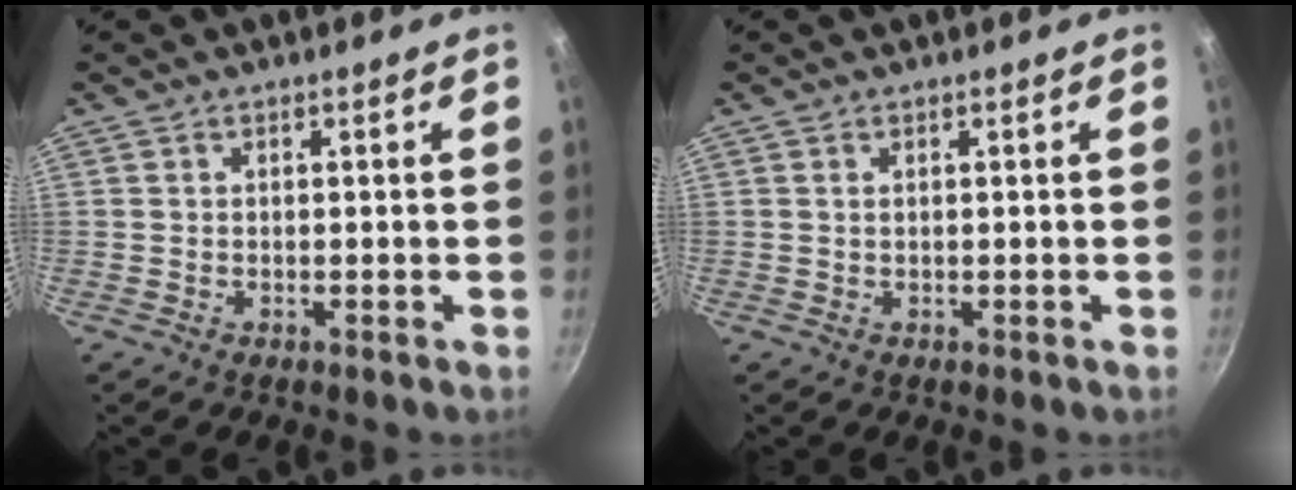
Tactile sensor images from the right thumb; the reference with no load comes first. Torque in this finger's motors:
{"motor_torque": [-0.32, 0.13, -0.50, 0.40, 0.03]}